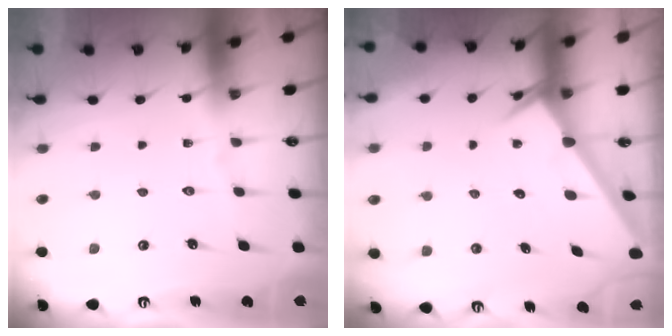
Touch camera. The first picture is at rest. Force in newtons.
{"total": 2.6, "press": 2.6, "slide": 0.1}